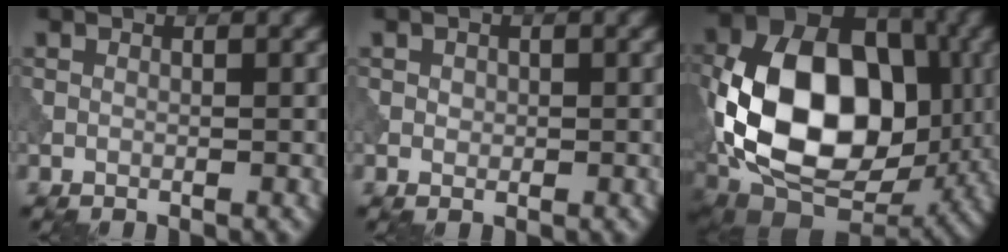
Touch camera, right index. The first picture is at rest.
{"total": 0.7, "force": [0.1, 0.6, 0.3], "torque": [-0.006, -0.002, 0.001]}
{"total": 16.5, "force": [-1.0, 10.9, 12.3], "torque": [-0.218, -0.006, -0.031]}